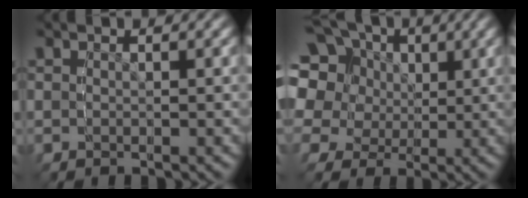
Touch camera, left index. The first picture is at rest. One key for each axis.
{"total": 14.1, "fx": 4.2, "fy": 10.7, "fz": 8.3, "tx": -0.162, "ty": -0.002, "tz": 0.058}